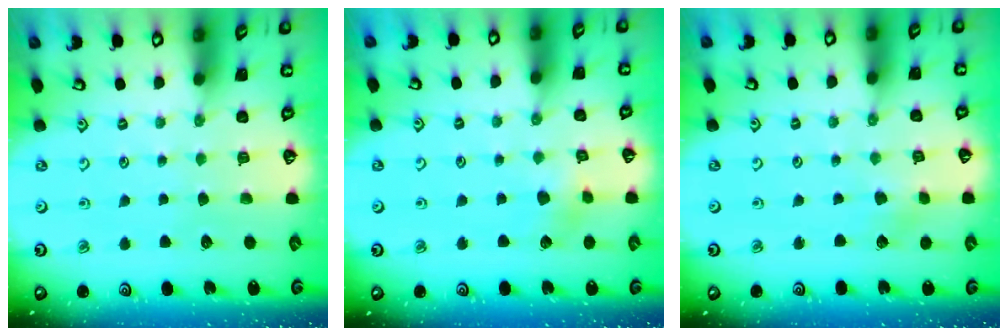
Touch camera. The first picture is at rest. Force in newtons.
{"total": 4.8, "press": 4.7, "slide": 0.4}
{"total": 1.8, "press": 1.8, "slide": 0.2}